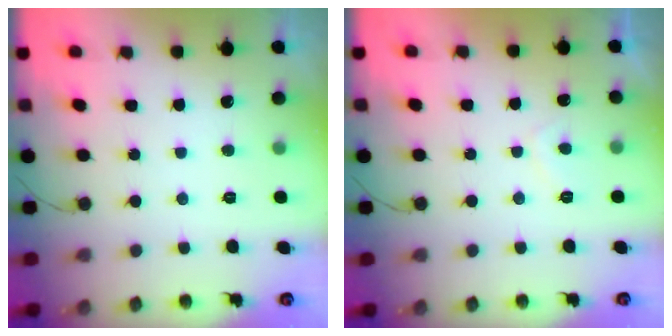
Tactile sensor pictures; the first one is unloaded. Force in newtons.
{"total": 2.1, "press": 2.0, "slide": 0.9}